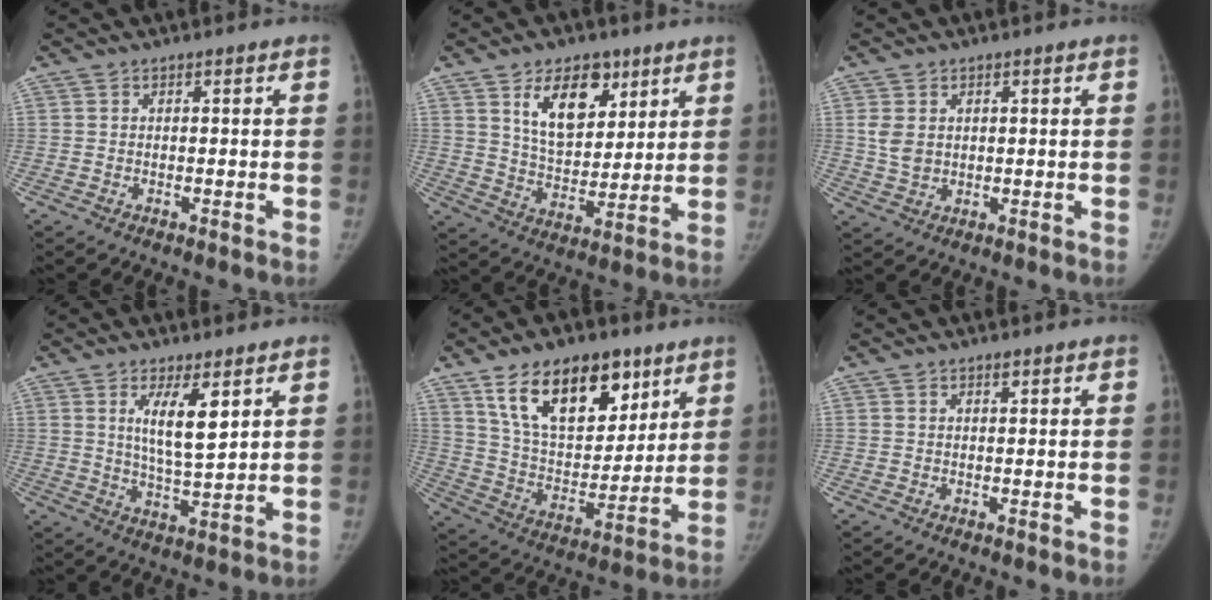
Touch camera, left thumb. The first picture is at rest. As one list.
[{"total": 13.4, "force": [6.8, 8.0, 8.3], "torque": [-0.096, -0.041, 0.124]}, {"total": 4.1, "force": [1.1, 3.2, 2.4], "torque": [-0.038, -0.006, 0.030]}, {"total": 8.2, "force": [3.5, 2.2, 7.0], "torque": [-0.112, -0.035, 0.069]}, {"total": 21.5, "force": [12.1, 11.8, 13.2], "torque": [-0.170, -0.045, 0.216]}, {"total": 0.9, "force": [0.7, 0.3, 0.5], "torque": [-0.005, -0.004, 0.012]}]